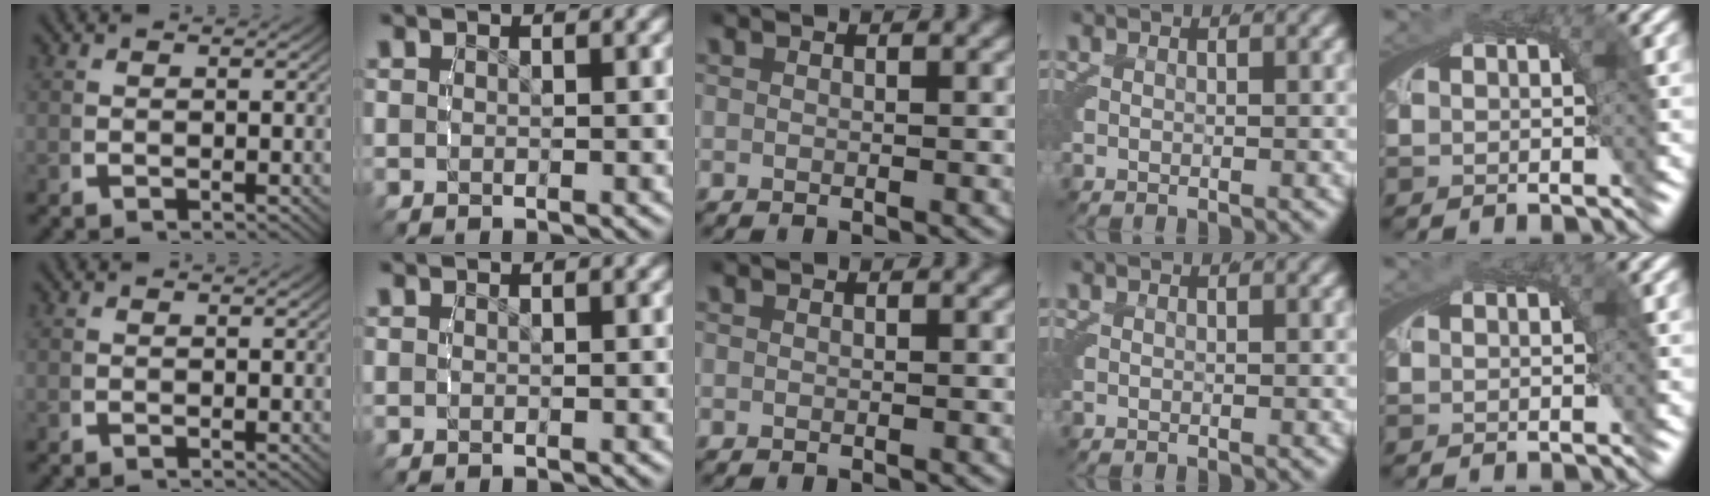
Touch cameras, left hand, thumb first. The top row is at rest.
{}